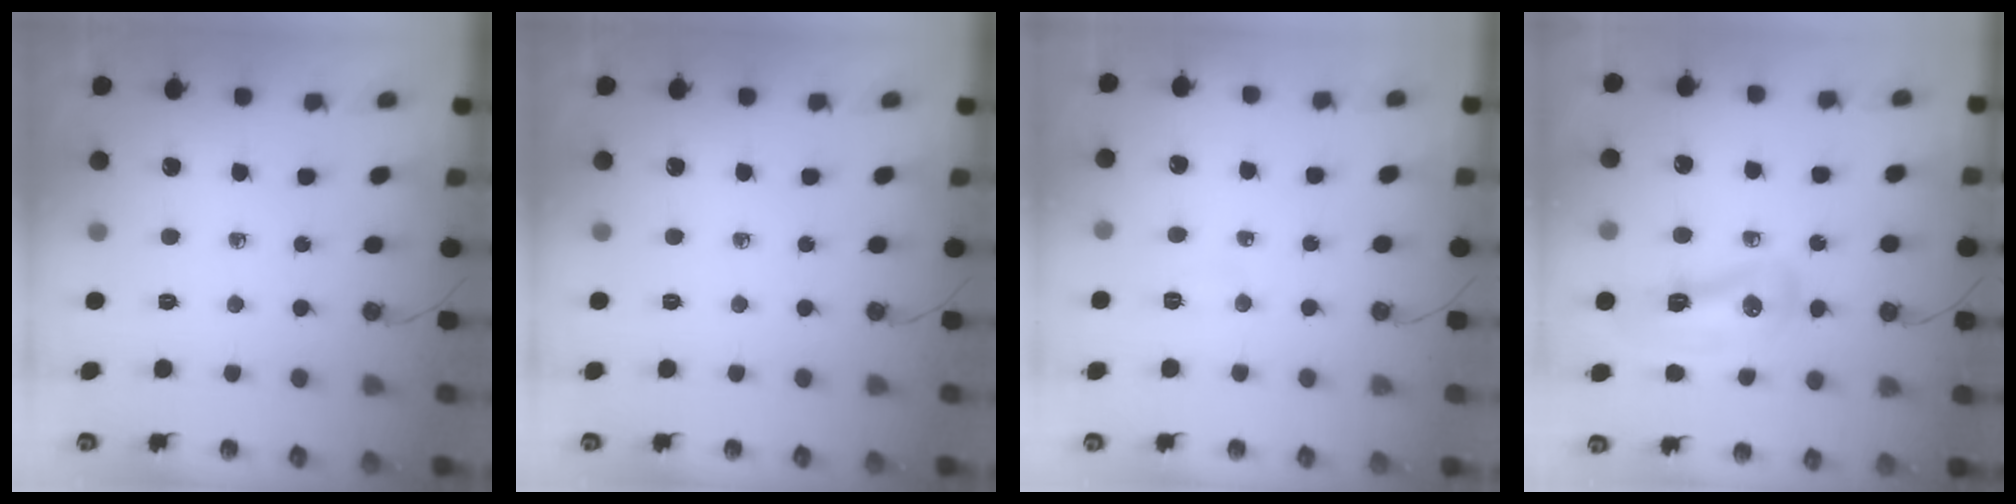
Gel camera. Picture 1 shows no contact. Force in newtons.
{"total": 0.0}
{"total": 5.0, "press": 3.7, "slide": 3.3}
{"total": 14.8, "press": 12.3, "slide": 8.2}